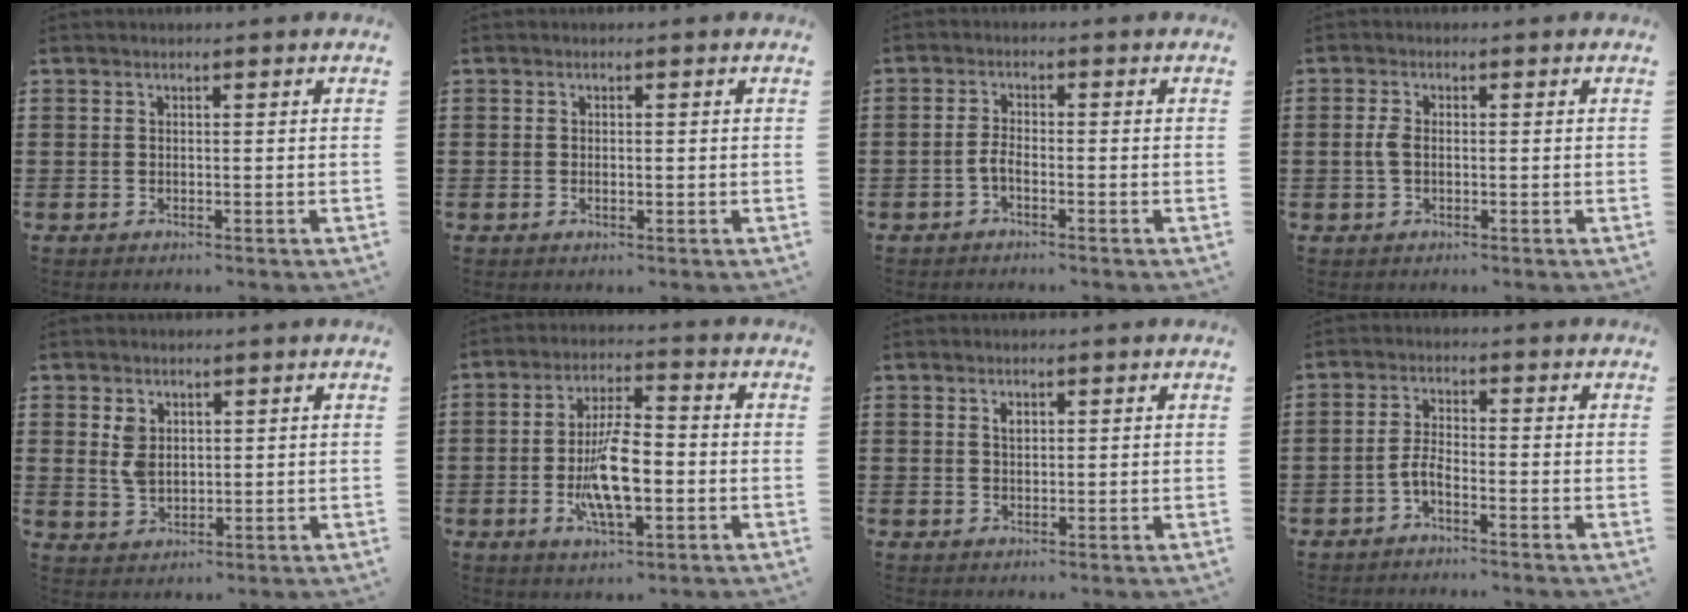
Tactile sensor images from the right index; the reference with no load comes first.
{"total": 0.9, "force": [-0.1, 0.4, 0.8], "torque": [-0.015, 0.002, -0.002]}
{"total": 2.1, "force": [-1.1, 0.6, 1.7], "torque": [-0.039, -0.001, -0.024]}
{"total": 2.5, "force": [-0.1, 1.3, 2.2], "torque": [-0.058, -0.003, -0.008]}
{"total": 3.7, "force": [1.5, 2.5, 2.2], "torque": [-0.052, 0.008, 0.028]}
{"total": 10.2, "force": [-2.1, 3.8, 9.3], "torque": [-0.194, -0.008, -0.039]}
{"total": 1.3, "force": [0.7, 0.7, 0.8], "torque": [-0.018, 0.004, 0.012]}
{"total": 2.9, "force": [-1.8, 0.7, 2.1], "torque": [-0.053, 0.000, -0.039]}